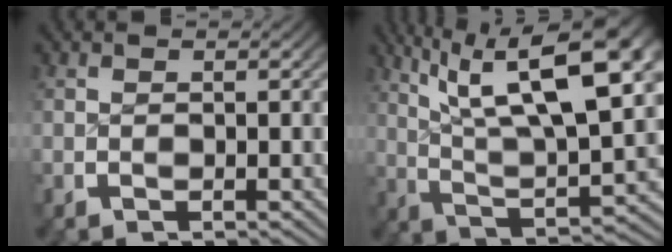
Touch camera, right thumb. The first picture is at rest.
{"total": 12.5, "force": [3.8, 5.4, 10.6], "torque": [-0.168, -0.008, 0.065]}